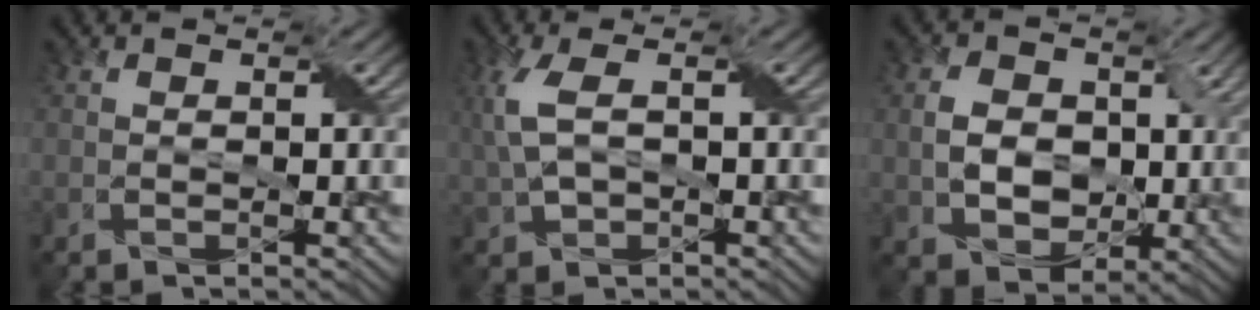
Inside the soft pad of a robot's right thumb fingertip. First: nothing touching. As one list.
[{"total": 5.5, "force": [0.8, 2.7, 4.7], "torque": [-0.131, 0.006, 0.014]}, {"total": 7.1, "force": [0.7, 5.6, 4.3], "torque": [-0.096, -0.005, 0.010]}]